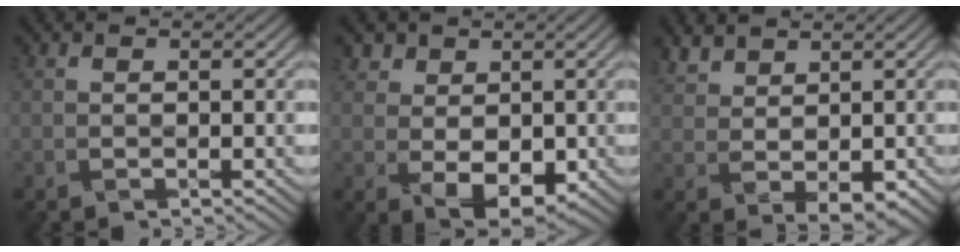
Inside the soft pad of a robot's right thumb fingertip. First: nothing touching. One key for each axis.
{"total": 5.2, "fx": 1.1, "fy": 4.0, "fz": 3.1, "tx": -0.065, "ty": -0.008, "tz": 0.021}
{"total": 3.8, "fx": 2.3, "fy": 2.1, "fz": 2.2, "tx": -0.053, "ty": 0.003, "tz": 0.054}